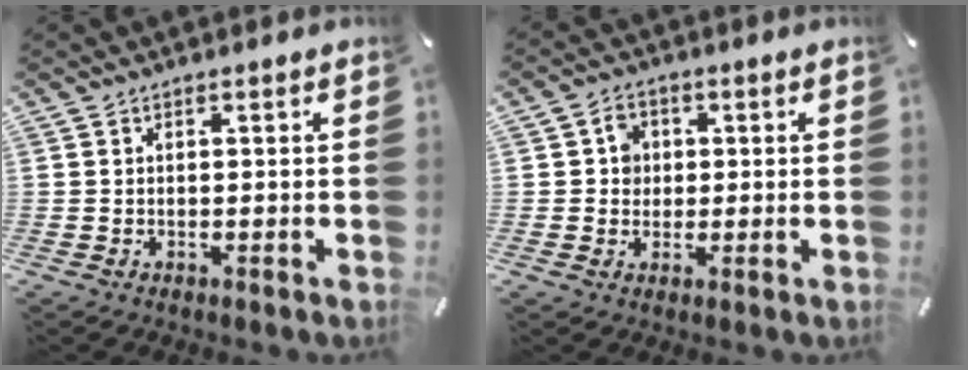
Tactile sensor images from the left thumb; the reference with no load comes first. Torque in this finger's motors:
{"motor_torque": [0.12, -0.14, 0.18, 0.16, 0.01]}